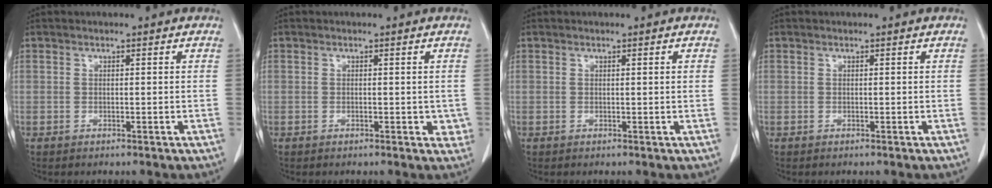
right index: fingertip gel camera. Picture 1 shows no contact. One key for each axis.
{"total": 2.2, "fx": -0.3, "fy": 1.3, "fz": 1.8, "tx": -0.010, "ty": 0.001, "tz": -0.004}
{"total": 0.6, "fx": 0.2, "fy": 0.0, "fz": 0.5, "tx": -0.010, "ty": 0.001, "tz": 0.003}
{"total": 0.0}